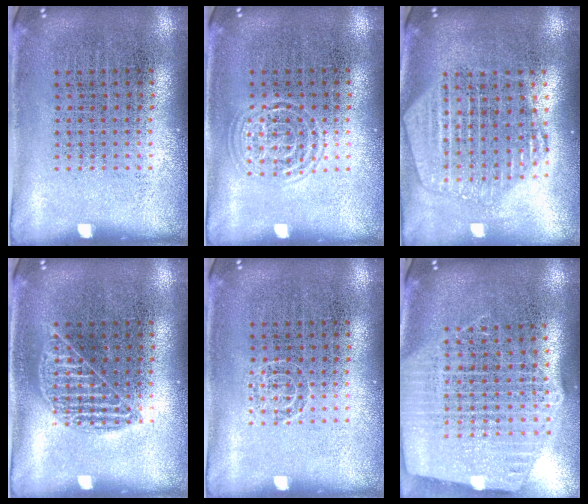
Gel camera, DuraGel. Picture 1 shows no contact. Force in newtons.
{"total": 1.4, "press": 1.3, "slide": 0.3}
{"total": 2.1, "press": 1.9, "slide": 1.0}
{"total": 1.5, "press": 1.5, "slide": 0.3}
{"total": 1.0, "press": 1.0, "slide": 0.1}
{"total": 2.6, "press": 2.2, "slide": 1.4}